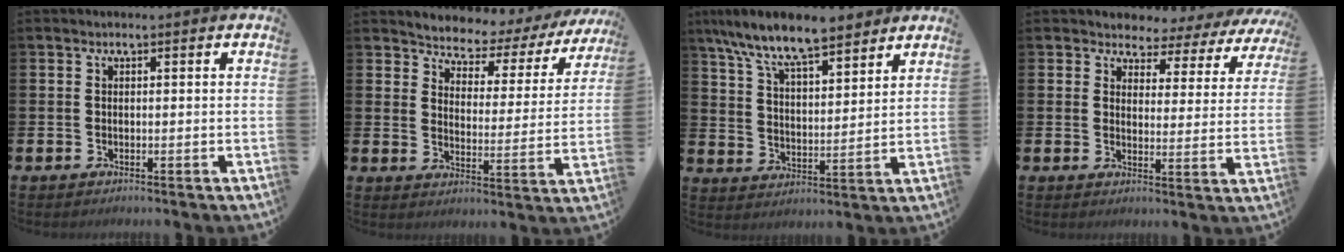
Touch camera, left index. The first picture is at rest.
{"total": 4.6, "force": [4.3, 1.6, 0.3], "torque": [-0.038, -0.039, 0.067]}
{"total": 9.5, "force": [8.6, 1.7, 3.6], "torque": [-0.101, -0.045, 0.154]}
{"total": 2.8, "force": [2.4, 1.6, -0.1], "torque": [-0.014, -0.030, 0.031]}